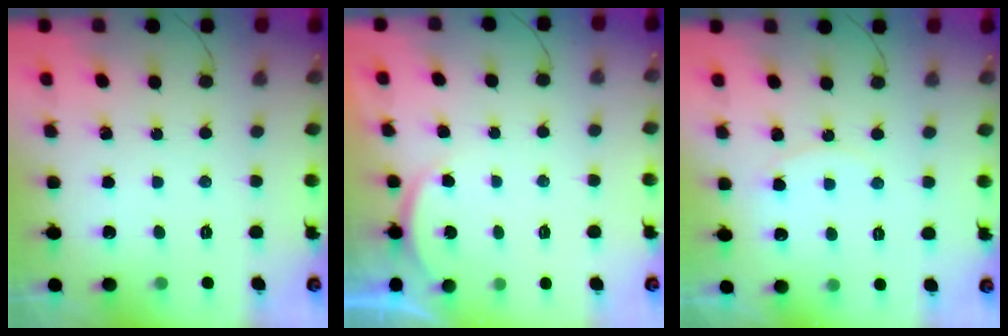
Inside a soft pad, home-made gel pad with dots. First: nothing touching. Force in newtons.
{"total": 2.8, "press": 2.7, "slide": 0.6}
{"total": 5.3, "press": 5.3, "slide": 0.6}